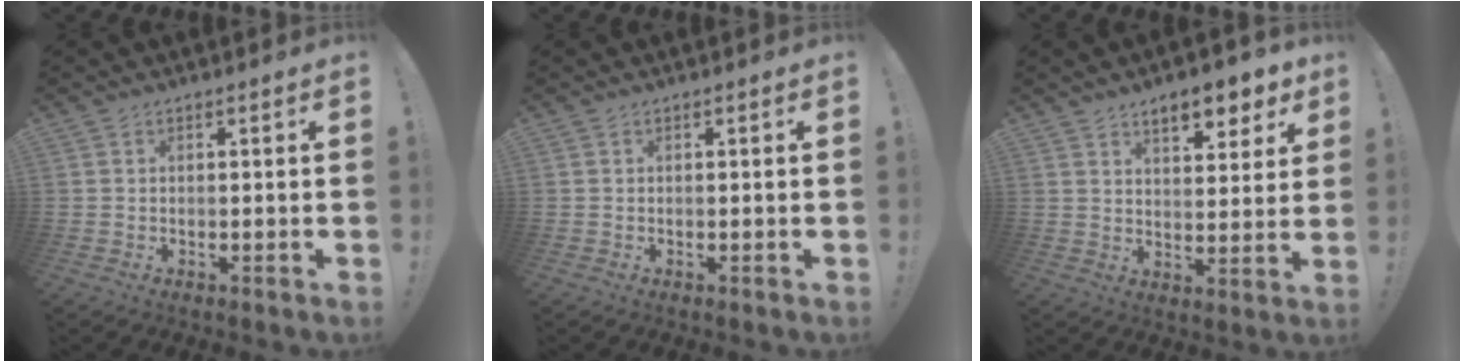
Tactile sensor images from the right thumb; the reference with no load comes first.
{"total": 0.0}
{"total": 8.9, "force": [6.3, 3.3, 5.4], "torque": [-0.064, -0.038, 0.108]}